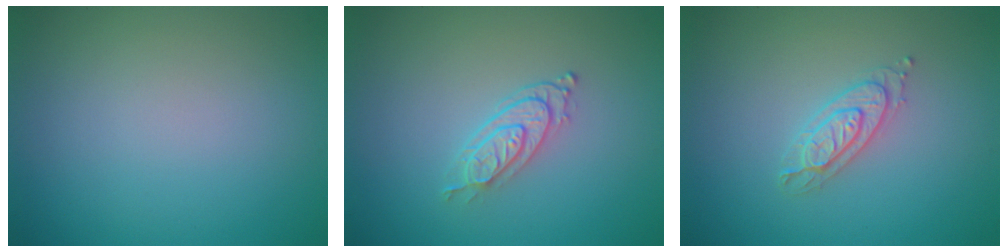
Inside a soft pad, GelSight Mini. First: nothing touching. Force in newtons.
{"total": 2.7, "press": 2.1, "slide": 1.6}
{"total": 2.2, "press": 2.2, "slide": 0.3}